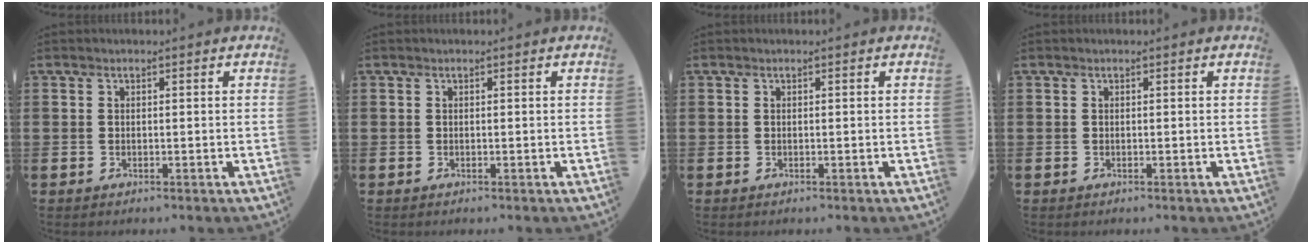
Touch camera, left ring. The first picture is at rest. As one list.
[{"total": 0.0}, {"total": 0.0}, {"total": 0.0}]